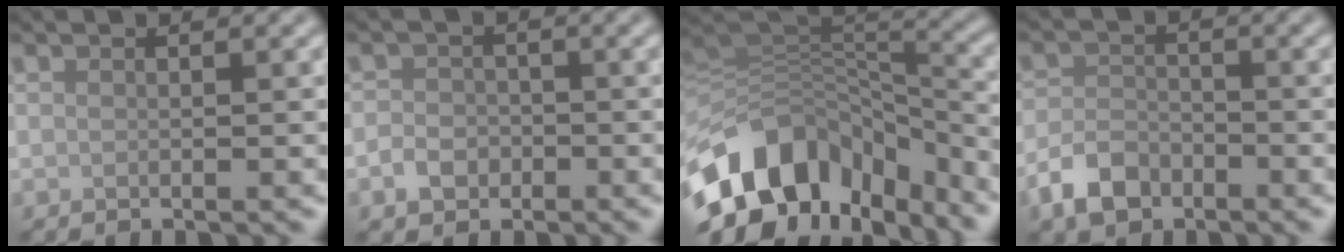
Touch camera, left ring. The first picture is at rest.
{"total": 2.2, "force": [-0.9, 1.8, 0.8], "torque": [-0.009, 0.001, -0.021]}
{"total": 12.8, "force": [-7.2, 8.5, 6.3], "torque": [-0.131, 0.009, -0.119]}
{"total": 3.6, "force": [-2.3, 2.2, 1.7], "torque": [-0.031, -0.002, -0.054]}